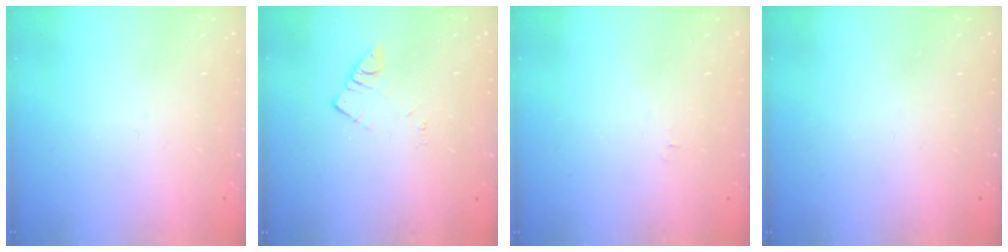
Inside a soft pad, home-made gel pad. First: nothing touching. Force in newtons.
{"total": 3.5, "press": 3.5, "slide": 0.2}
{"total": 3.1, "press": 3.1, "slide": 0.5}
{"total": 0.0}